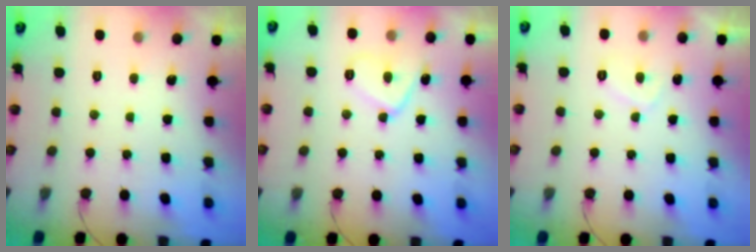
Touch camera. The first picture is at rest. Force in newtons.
{"total": 8.7, "press": 8.7, "slide": 0.8}
{"total": 2.7, "press": 2.6, "slide": 0.4}